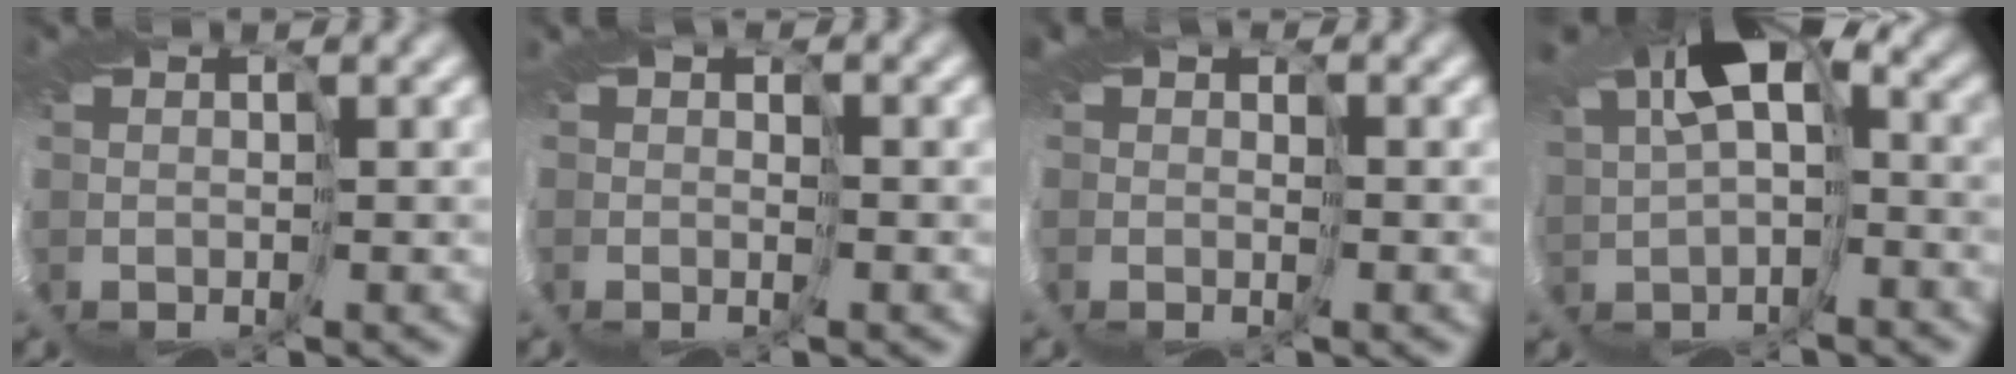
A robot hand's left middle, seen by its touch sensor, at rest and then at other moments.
{"total": 1.0, "force": [-0.8, 0.4, 0.3], "torque": [0.008, 0.001, -0.011]}
{"total": 1.8, "force": [-0.5, 1.6, 0.7], "torque": [0.002, 0.003, -0.014]}
{"total": 4.5, "force": [2.0, 1.9, 3.5], "torque": [-0.068, -0.013, 0.039]}